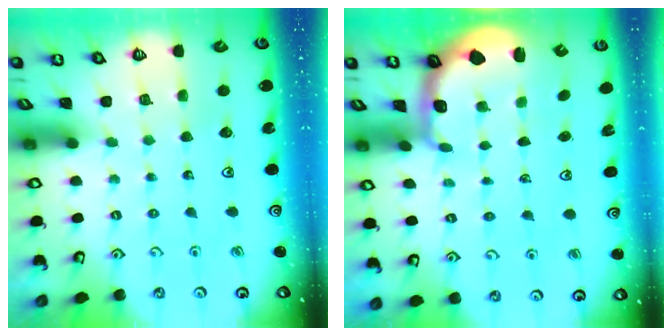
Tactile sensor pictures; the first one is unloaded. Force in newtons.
{"total": 1.7, "press": 1.3, "slide": 1.0}